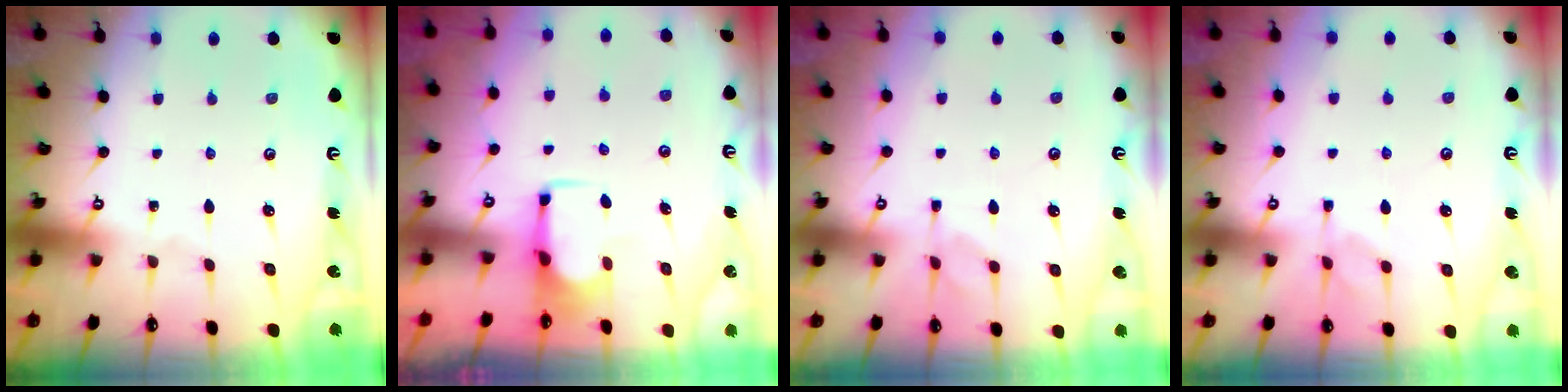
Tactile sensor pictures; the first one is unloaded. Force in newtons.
{"total": 1.9, "press": 1.7, "slide": 0.7}
{"total": 2.0, "press": 1.6, "slide": 1.2}
{"total": 2.0, "press": 1.6, "slide": 1.2}